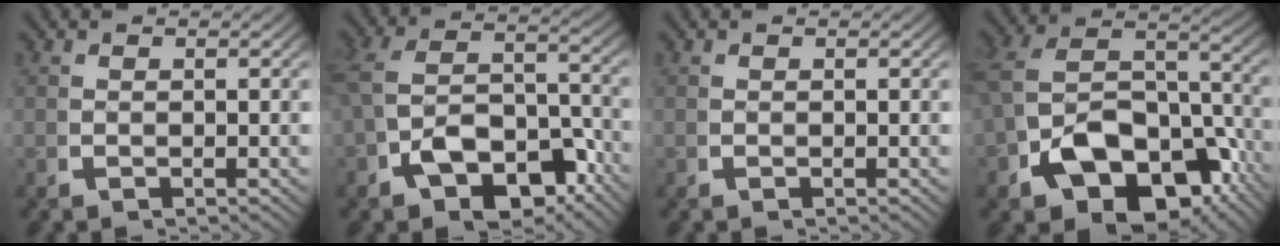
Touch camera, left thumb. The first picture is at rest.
{"total": 8.4, "force": [-2.2, 5.8, 5.7], "torque": [-0.130, -0.032, -0.025]}
{"total": 0.0}
{"total": 14.4, "force": [-4.4, 9.8, 9.5], "torque": [-0.196, -0.057, -0.048]}